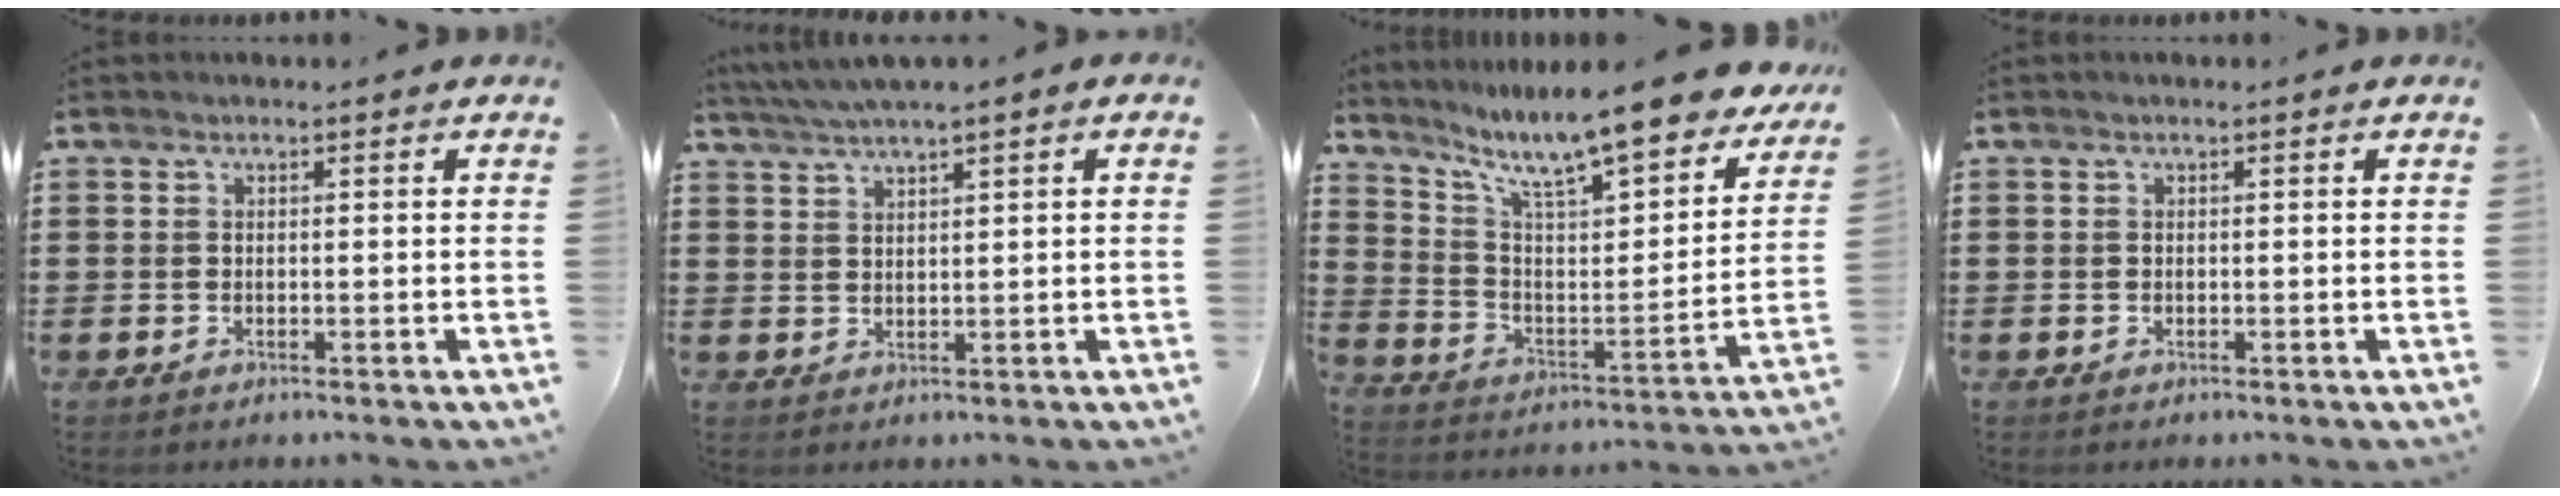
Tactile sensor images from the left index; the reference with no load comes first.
{"total": 2.3, "force": [1.8, -0.4, 1.3], "torque": [-0.028, -0.001, 0.033]}
{"total": 10.6, "force": [9.2, 0.7, 5.2], "torque": [-0.122, -0.076, 0.148]}
{"total": 0.0}